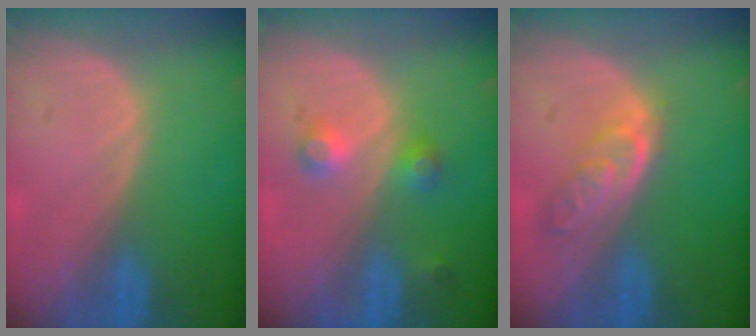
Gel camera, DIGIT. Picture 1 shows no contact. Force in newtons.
{"total": 3.6, "press": 3.6, "slide": 0.6}
{"total": 4.6, "press": 4.4, "slide": 1.1}